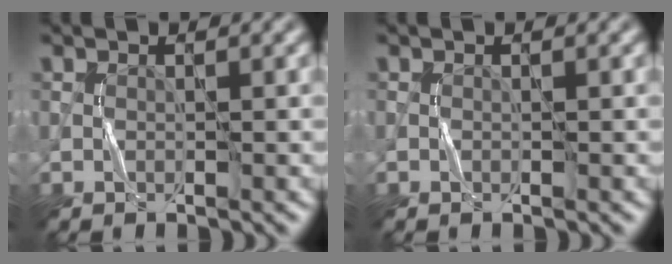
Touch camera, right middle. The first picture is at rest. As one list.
[{"total": 0.0}]